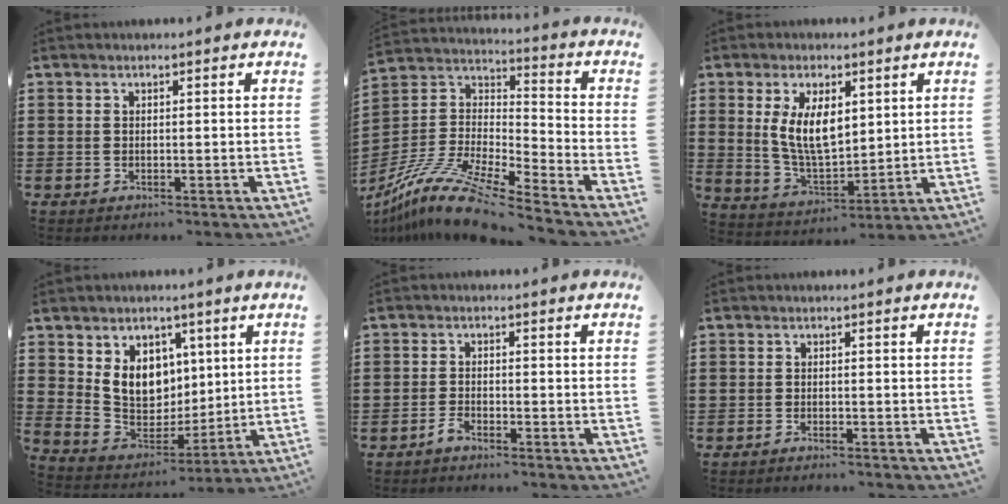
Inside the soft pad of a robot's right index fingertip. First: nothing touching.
{"total": 12.6, "force": [-10.7, 1.2, 6.5], "torque": [-0.143, 0.009, -0.214]}
{"total": 8.5, "force": [2.2, 4.4, 7.0], "torque": [-0.142, 0.005, 0.039]}
{"total": 9.3, "force": [3.1, 7.7, 4.1], "torque": [-0.103, -0.002, 0.063]}
{"total": 1.9, "force": [-1.7, 0.3, 0.8], "torque": [-0.025, -0.001, -0.036]}
{"total": 1.1, "force": [-1.1, -0.2, 0.1], "torque": [-0.004, -0.003, -0.022]}